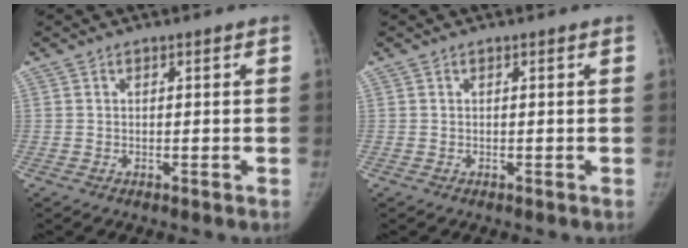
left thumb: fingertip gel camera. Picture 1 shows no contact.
{"total": 0.0}